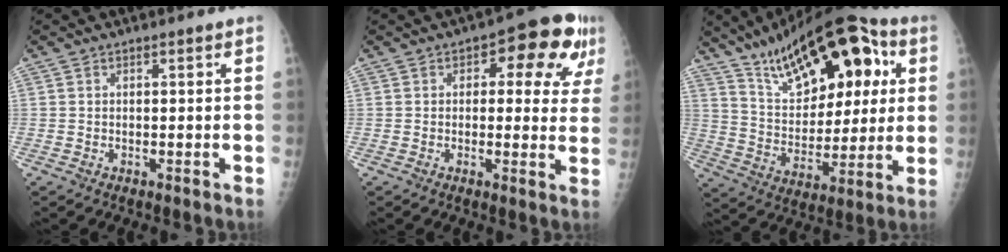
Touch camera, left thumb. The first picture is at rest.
{"total": 13.3, "force": [4.7, 6.6, 10.6], "torque": [-0.083, 0.014, 0.048]}
{"total": 25.4, "force": [11.4, 12.2, 19.2], "torque": [-0.255, -0.011, 0.190]}